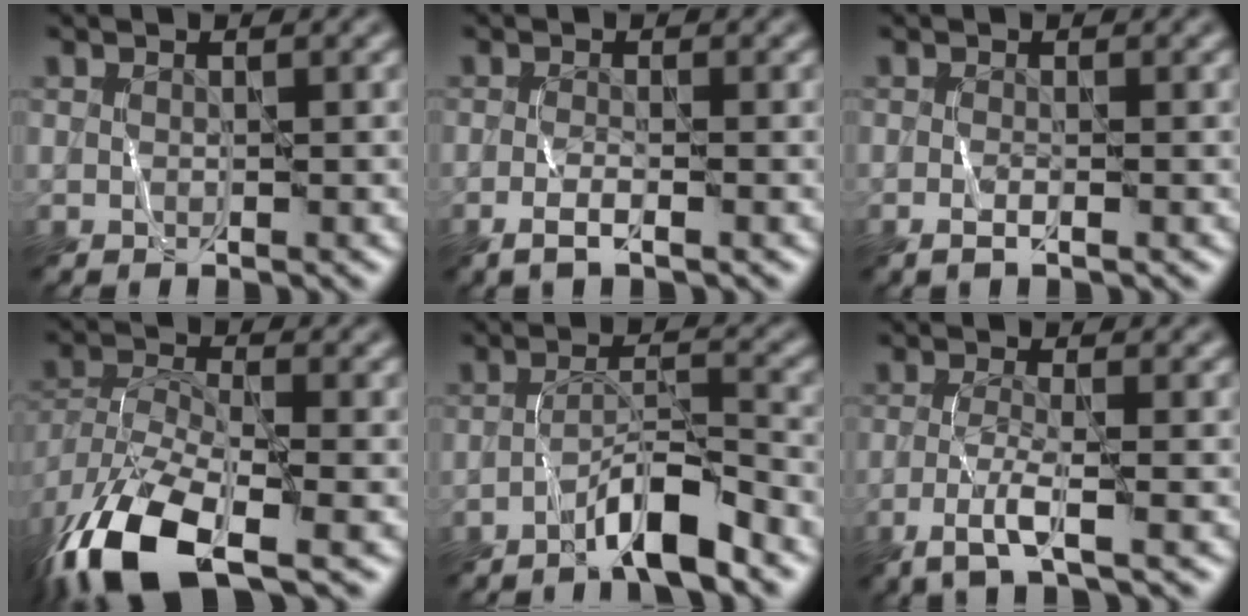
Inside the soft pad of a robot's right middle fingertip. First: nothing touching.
{"total": 1.4, "force": [-0.9, 0.0, 1.1], "torque": [-0.021, 0.002, -0.020]}
{"total": 0.8, "force": [-0.5, -0.2, 0.6], "torque": [-0.010, 0.001, -0.010]}
{"total": 10.7, "force": [-6.6, 4.2, 7.3], "torque": [-0.153, -0.018, -0.126]}
{"total": 4.3, "force": [-2.9, 0.3, 3.2], "torque": [-0.053, 0.015, -0.057]}
{"total": 2.7, "force": [-1.3, 0.0, 2.4], "torque": [-0.050, -0.001, -0.034]}